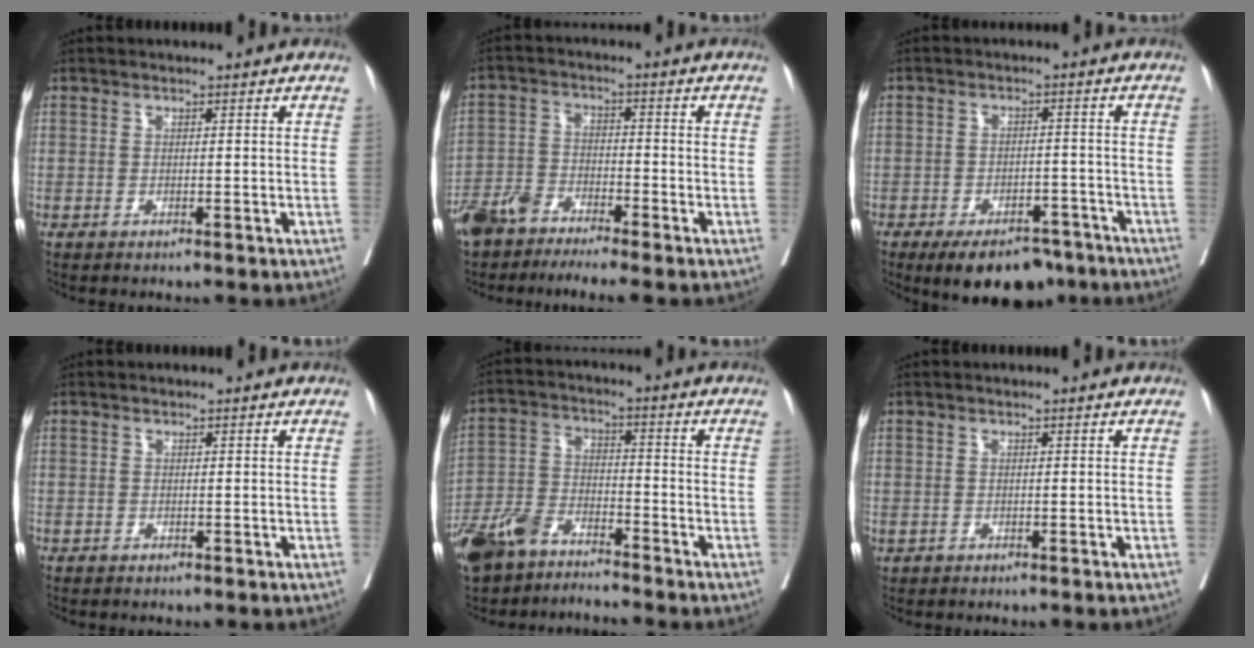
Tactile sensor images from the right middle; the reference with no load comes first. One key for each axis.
{"total": 7.0, "fx": -5.9, "fy": 0.7, "fz": 3.6, "tx": -0.077, "ty": -0.012, "tz": -0.116}
{"total": 10.0, "fx": -7.4, "fy": 4.8, "fz": 4.8, "tx": -0.051, "ty": 0.008, "tz": -0.109}
{"total": 0.6, "fx": -0.2, "fy": 0.5, "fz": -0.1, "tx": 0.006, "ty": 0.008, "tz": -0.006}
{"total": 9.0, "fx": -7.5, "fy": 2.9, "fz": 4.2, "tx": -0.094, "ty": -0.009, "tz": -0.148}
{"total": 0.0}